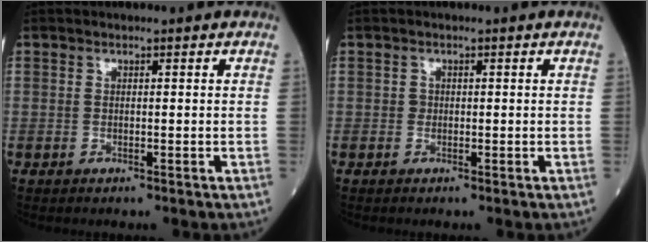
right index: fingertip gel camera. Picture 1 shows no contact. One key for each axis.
{"total": 0.9, "fx": 0.0, "fy": 0.8, "fz": 0.2, "tx": -0.001, "ty": 0.002, "tz": 0.000}